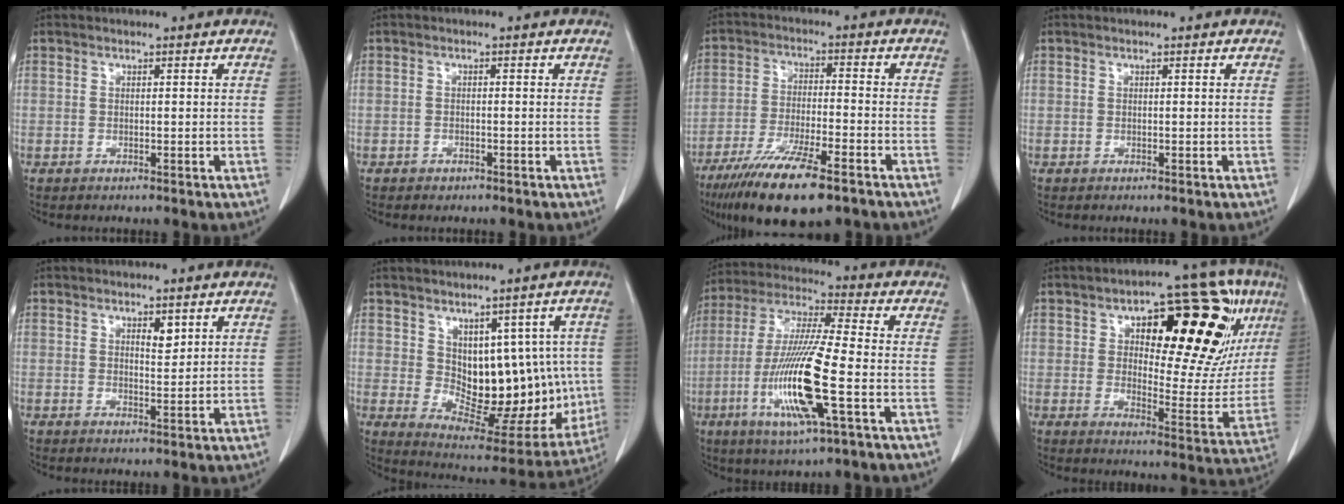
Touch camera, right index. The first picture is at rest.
{"total": 0.8, "force": [-0.6, 0.6, 0.2], "torque": [-0.005, 0.002, -0.009]}
{"total": 14.6, "force": [-10.0, 2.7, 10.4], "torque": [-0.191, -0.036, -0.169]}
{"total": 0.0}
{"total": 2.3, "force": [1.2, 0.8, 1.7], "torque": [-0.027, -0.004, 0.022]}
{"total": 14.6, "force": [1.1, 8.0, 12.2], "torque": [-0.138, 0.009, 0.046]}
{"total": 15.7, "force": [-4.4, 0.7, 15.0], "torque": [-0.310, -0.017, -0.082]}
{"total": 25.0, "force": [9.2, 8.7, 21.6], "torque": [-0.290, 0.033, 0.139]}